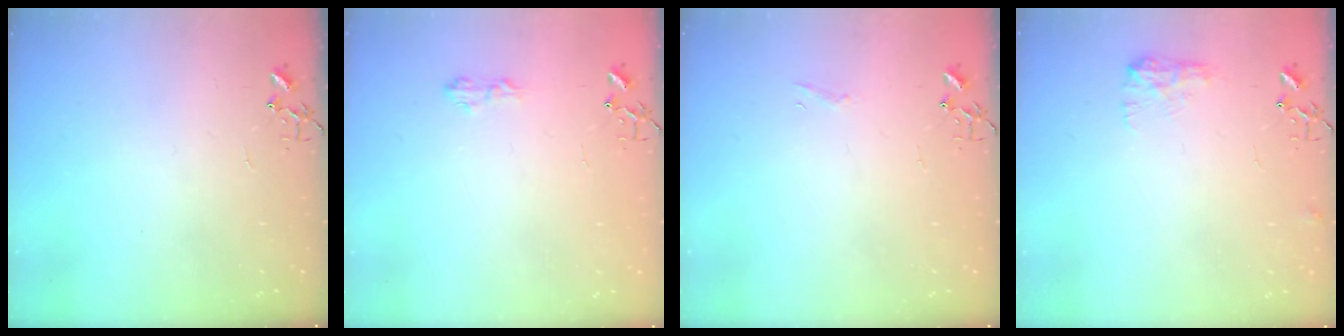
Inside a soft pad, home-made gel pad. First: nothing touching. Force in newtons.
{"total": 5.9, "press": 5.9, "slide": 0.8}
{"total": 4.2, "press": 4.2, "slide": 0.3}
{"total": 8.3, "press": 8.2, "slide": 0.3}